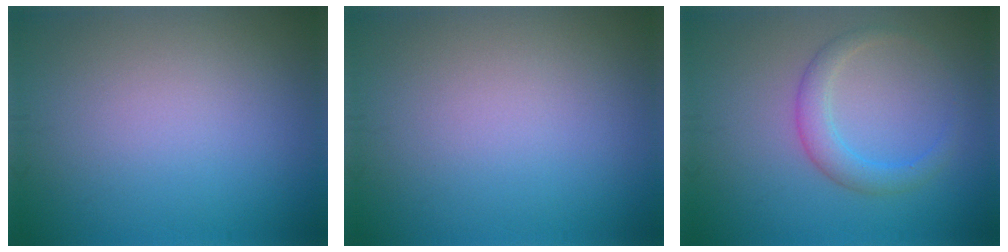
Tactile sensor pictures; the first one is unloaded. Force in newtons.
{"total": 0.0}
{"total": 2.7, "press": 2.7, "slide": 0.1}